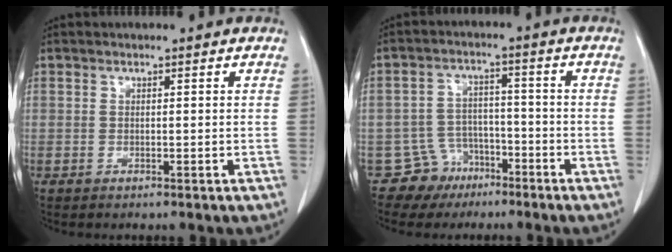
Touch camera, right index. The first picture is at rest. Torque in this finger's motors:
{"motor_torque": [-0.54, 0.37, -0.71, -0.21]}